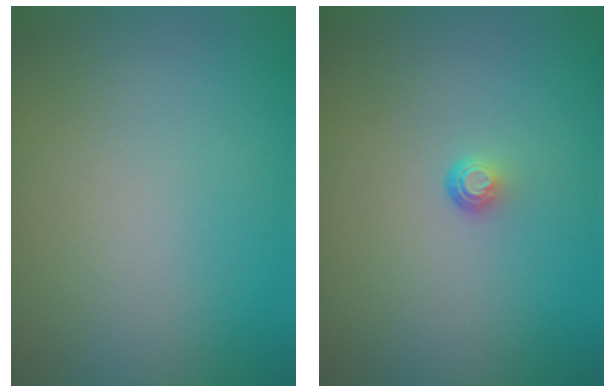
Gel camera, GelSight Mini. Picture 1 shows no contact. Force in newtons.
{"total": 0.9, "press": 0.5, "slide": 0.7}